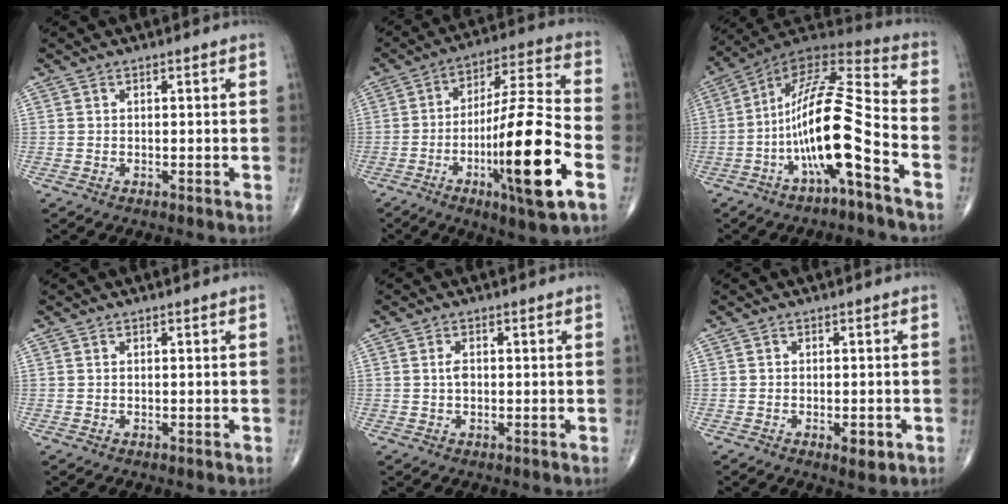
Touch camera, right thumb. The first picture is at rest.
{"total": 20.6, "force": [-6.9, 3.1, 19.2], "torque": [-0.341, 0.020, -0.109]}
{"total": 17.7, "force": [-6.4, 3.5, 16.1], "torque": [-0.309, 0.073, -0.113]}
{"total": 0.0}
{"total": 1.9, "force": [0.1, 1.1, 1.5], "torque": [-0.026, 0.000, -0.001]}
{"total": 3.0, "force": [-1.2, 1.3, 2.4], "torque": [-0.029, -0.002, -0.013]}